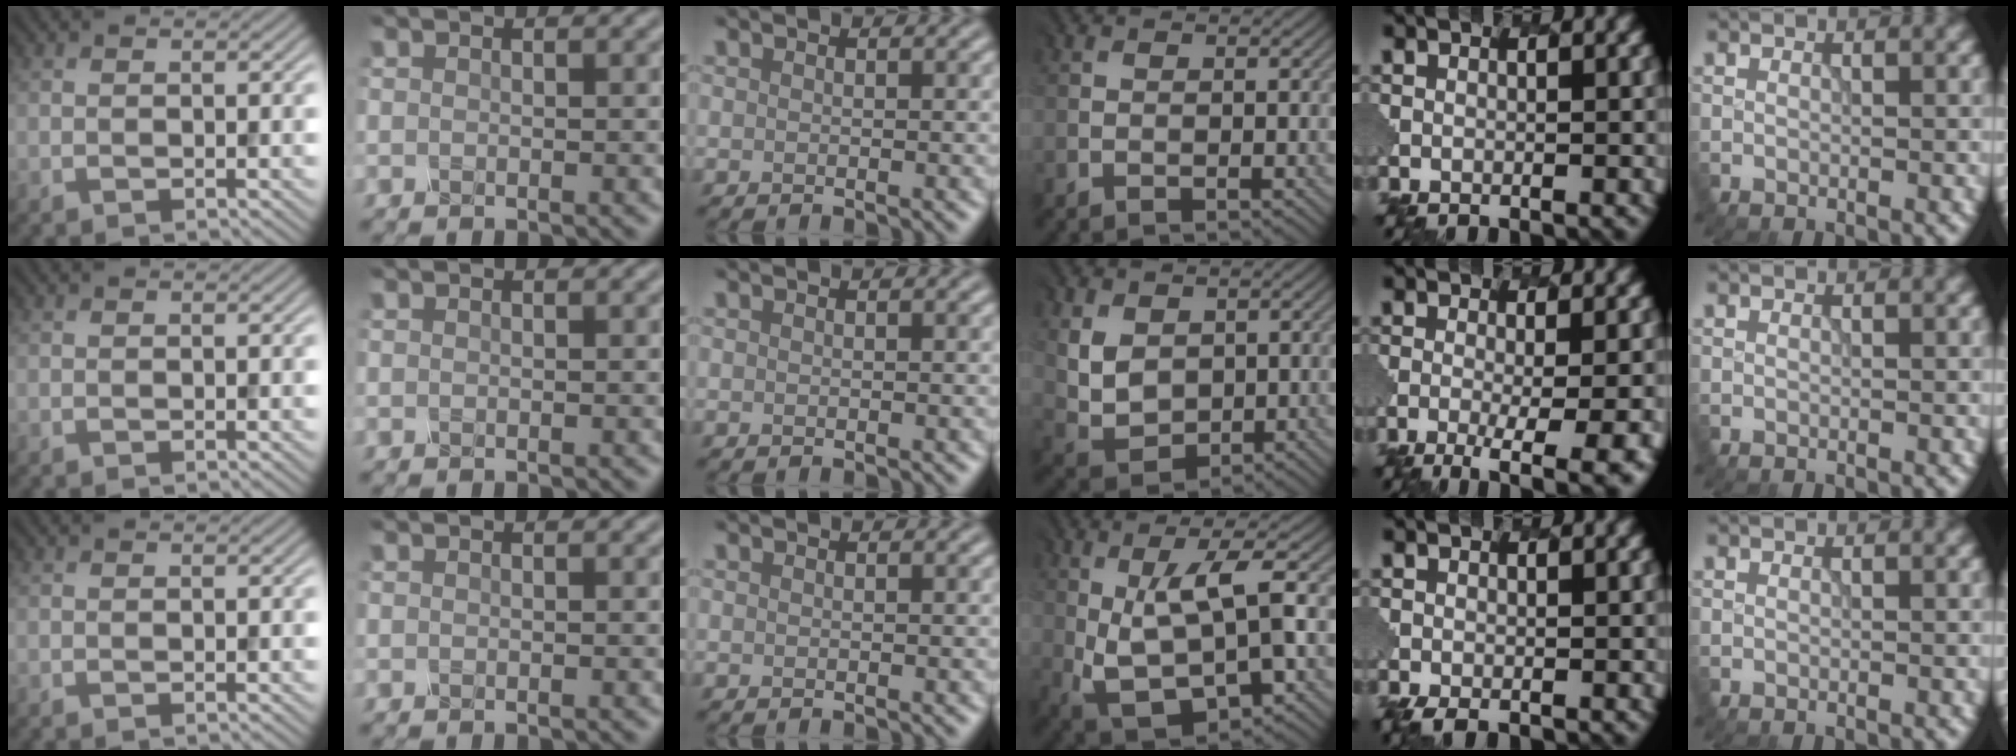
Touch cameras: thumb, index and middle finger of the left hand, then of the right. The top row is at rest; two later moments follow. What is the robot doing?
{"motion": "dispense", "object": "pipette"}